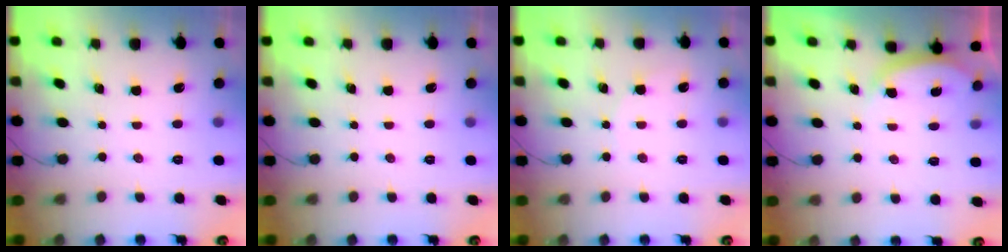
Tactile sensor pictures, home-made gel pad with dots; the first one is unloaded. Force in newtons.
{"total": 0.0}
{"total": 3.8, "press": 3.5, "slide": 1.4}
{"total": 2.4, "press": 2.4, "slide": 0.3}